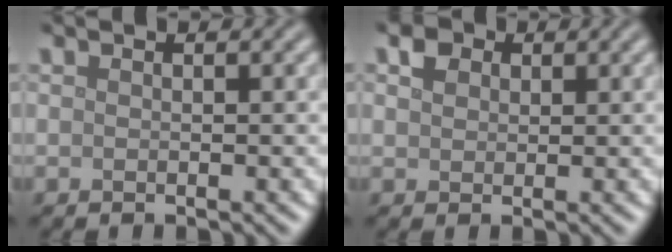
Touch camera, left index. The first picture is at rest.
{"total": 1.8, "force": [0.8, 1.4, 0.8], "torque": [-0.015, 0.005, 0.011]}